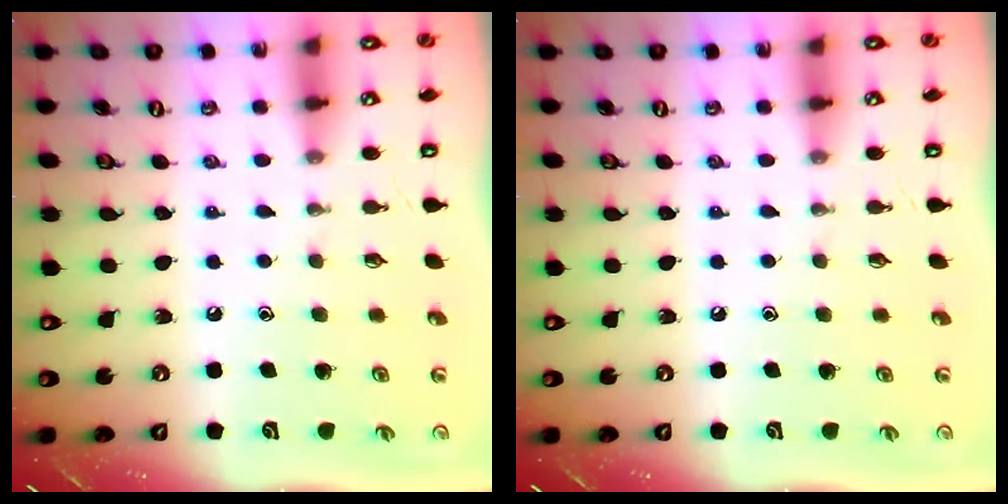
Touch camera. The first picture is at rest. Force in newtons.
{"total": 0.0}